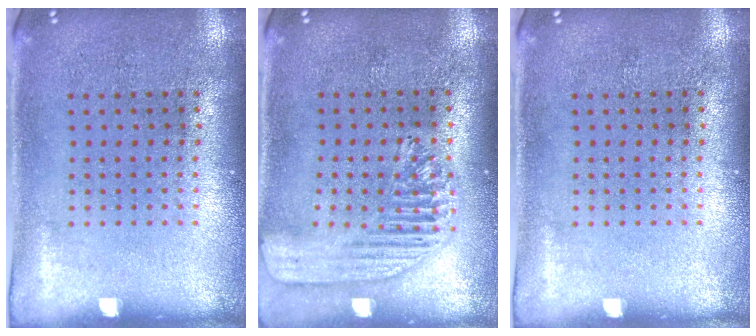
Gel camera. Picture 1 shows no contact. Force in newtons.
{"total": 1.7, "press": 1.5, "slide": 0.8}
{"total": 0.0}